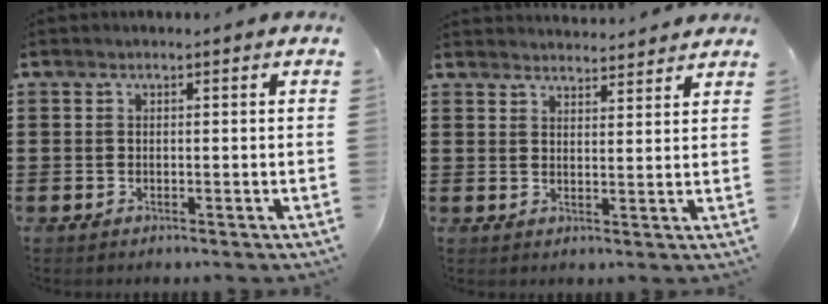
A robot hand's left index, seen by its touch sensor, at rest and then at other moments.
{"total": 2.8, "force": [2.8, -0.1, -0.1], "torque": [-0.006, -0.011, 0.054]}